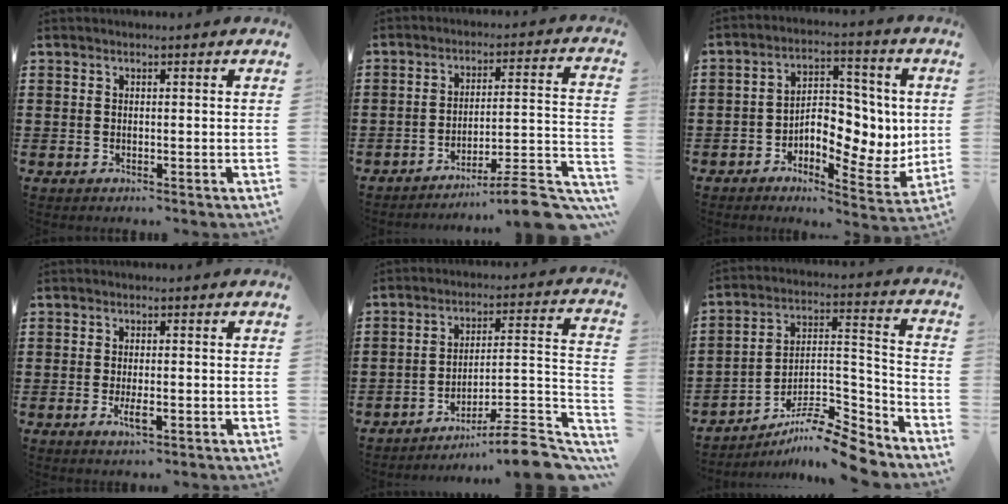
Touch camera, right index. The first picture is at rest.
{"total": 8.2, "force": [-6.8, -0.1, 4.5], "torque": [-0.063, -0.007, -0.132]}
{"total": 7.8, "force": [-0.5, 5.2, 5.8], "torque": [-0.084, -0.003, -0.013]}
{"total": 2.9, "force": [-1.1, 0.8, 2.5], "torque": [-0.064, -0.008, -0.026]}
{"total": 8.1, "force": [-6.8, 0.3, 4.4], "torque": [-0.062, -0.005, -0.136]}
{"total": 10.4, "force": [-9.2, 1.6, 4.7], "torque": [-0.072, 0.020, -0.179]}